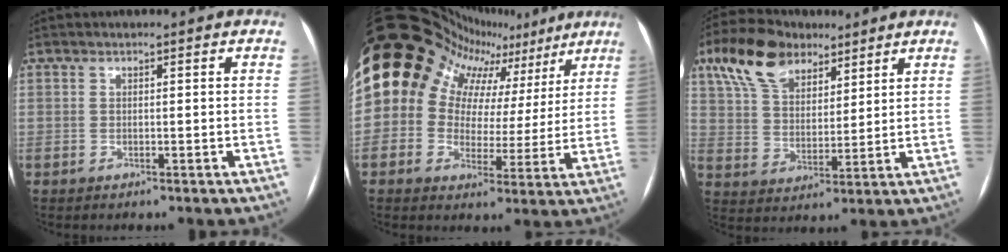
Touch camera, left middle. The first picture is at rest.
{"total": 20.0, "force": [10.6, 13.7, 9.9], "torque": [-0.175, 0.084, 0.152]}
{"total": 11.9, "force": [7.6, 6.5, 6.4], "torque": [-0.136, 0.034, 0.141]}